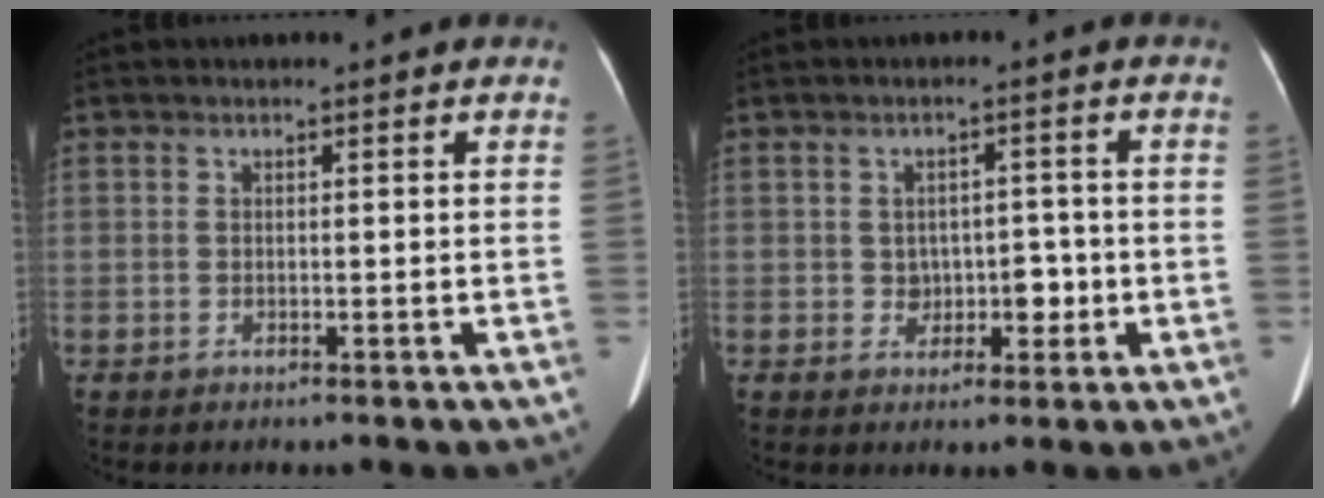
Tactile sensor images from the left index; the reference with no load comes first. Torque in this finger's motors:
{"motor_torque": [-0.03, -0.07, 0.01, 0.00]}